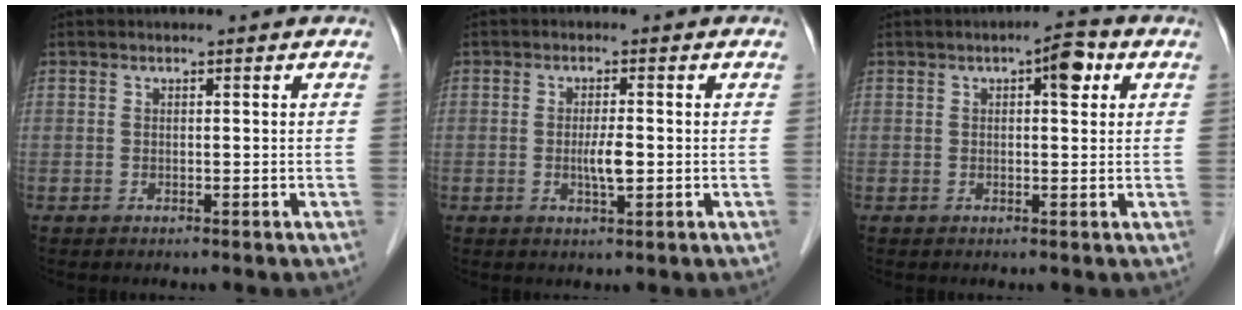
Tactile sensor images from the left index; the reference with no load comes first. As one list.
[{"total": 3.0, "force": [-0.4, 0.5, 3.0], "torque": [-0.059, -0.003, -0.006]}, {"total": 4.0, "force": [1.6, 1.3, 3.5], "torque": [-0.048, 0.013, 0.016]}]